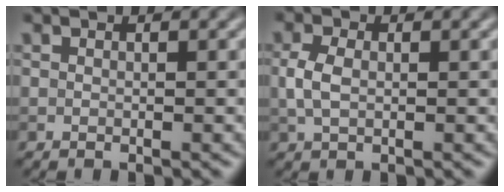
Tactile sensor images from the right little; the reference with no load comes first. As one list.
[{"total": 2.4, "force": [0.0, 1.5, 1.8], "torque": [-0.046, 0.002, -0.002]}]